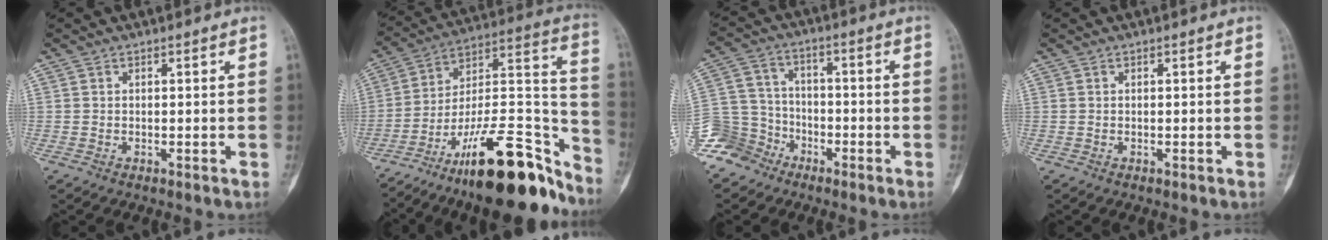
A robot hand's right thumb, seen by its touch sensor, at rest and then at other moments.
{"total": 26.5, "force": [-18.3, 8.2, 17.3], "torque": [-0.200, 0.118, -0.296]}
{"total": 9.0, "force": [-6.3, 6.5, 0.5], "torque": [0.015, 0.053, -0.132]}
{"total": 0.0}